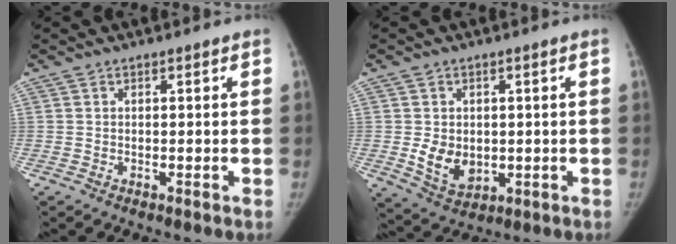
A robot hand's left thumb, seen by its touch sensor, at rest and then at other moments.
{"total": 7.0, "force": [-0.5, 5.3, 4.5], "torque": [-0.053, -0.009, 0.007]}